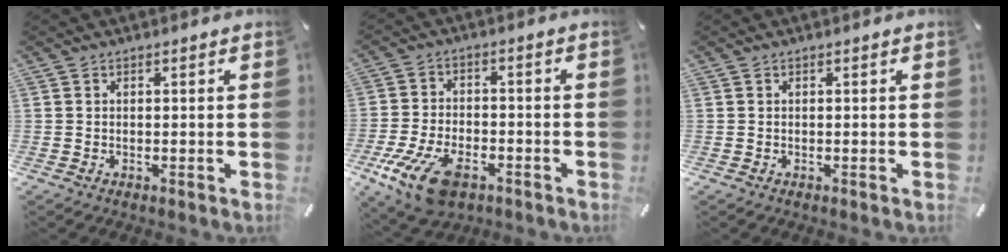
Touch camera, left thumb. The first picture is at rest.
{"total": 12.3, "force": [-6.5, 6.7, 8.0], "torque": [-0.170, 0.024, -0.118]}
{"total": 0.0}